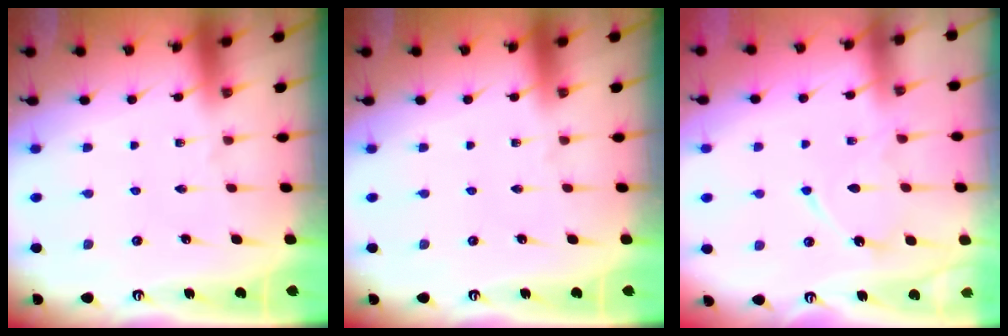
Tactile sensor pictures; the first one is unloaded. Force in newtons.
{"total": 0.0}
{"total": 10.4, "press": 10.3, "slide": 0.9}